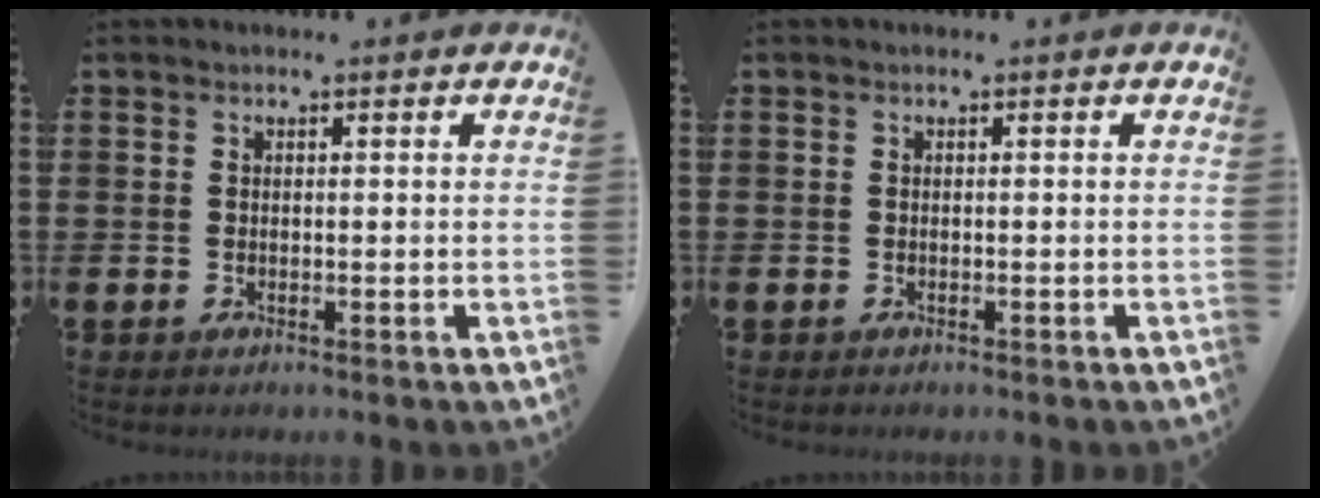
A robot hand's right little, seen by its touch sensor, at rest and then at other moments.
{"total": 0.0}